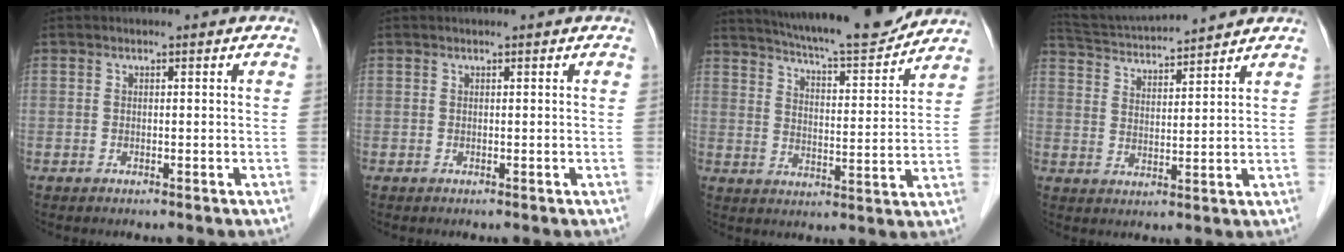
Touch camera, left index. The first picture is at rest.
{"total": 0.0}
{"total": 15.9, "force": [14.6, 1.0, 6.0], "torque": [-0.101, -0.008, 0.213]}
{"total": 12.2, "force": [11.5, 0.4, 3.9], "torque": [-0.082, 0.027, 0.192]}